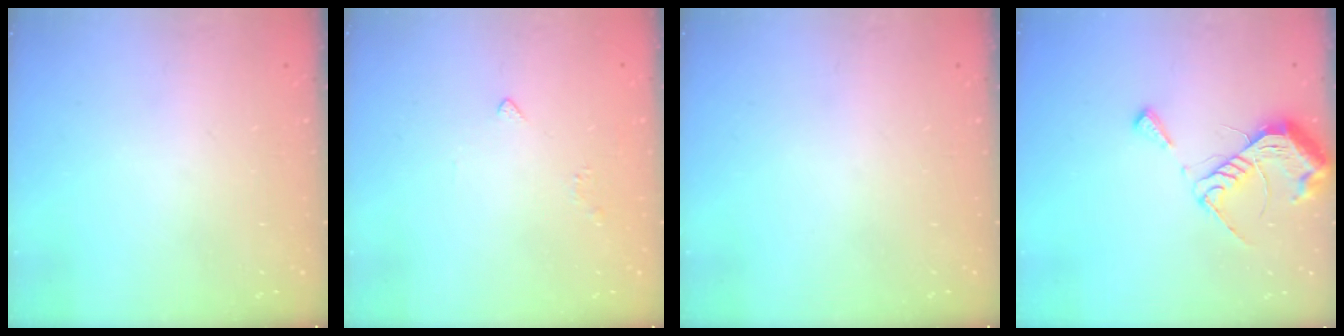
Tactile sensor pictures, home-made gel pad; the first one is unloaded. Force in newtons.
{"total": 2.0, "press": 1.9, "slide": 0.5}
{"total": 0.0}
{"total": 10.0, "press": 10.0, "slide": 0.7}